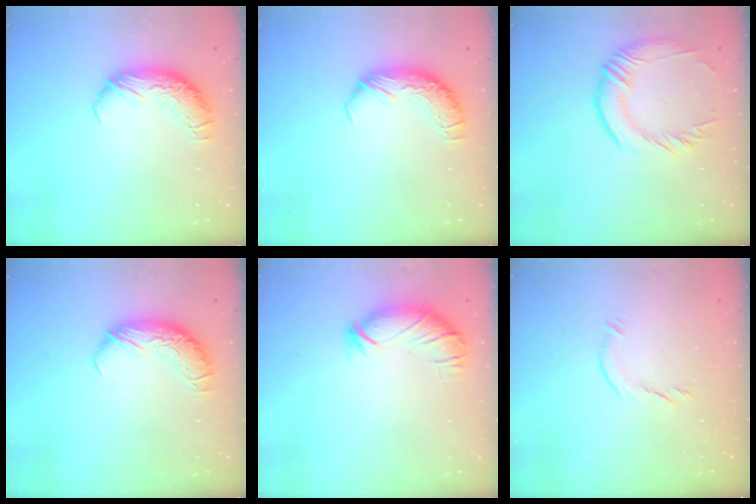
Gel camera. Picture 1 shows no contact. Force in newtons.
{"total": 0.0}
{"total": 2.6, "press": 2.2, "slide": 1.5}
{"total": 0.0}
{"total": 3.7, "press": 3.4, "slide": 1.5}
{"total": 4.8, "press": 4.5, "slide": 1.5}